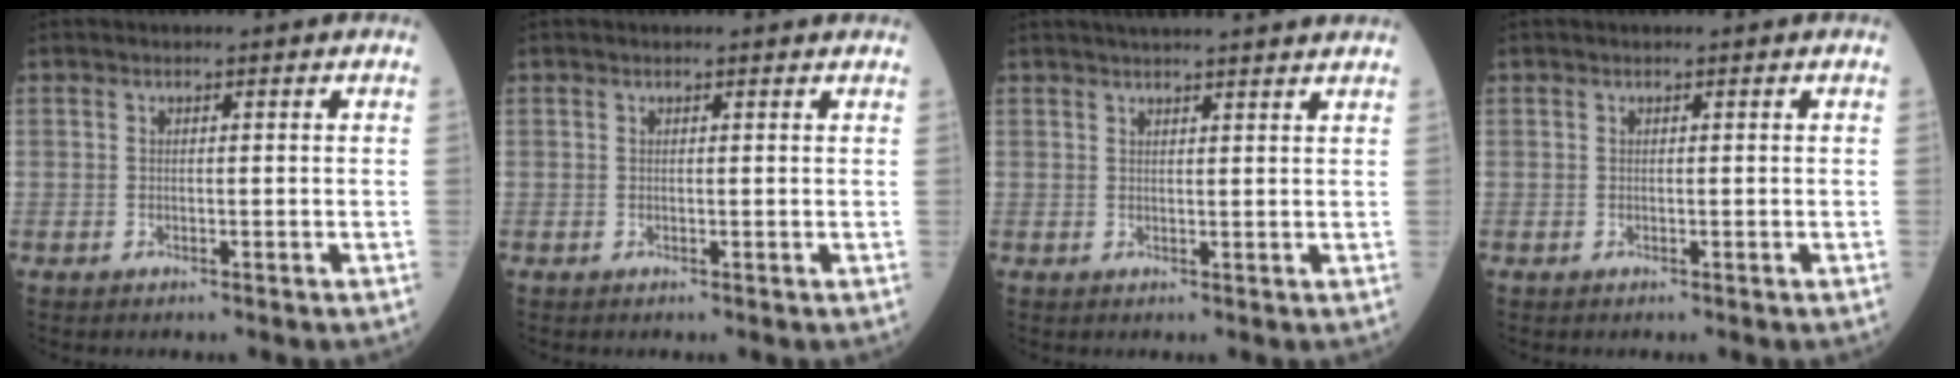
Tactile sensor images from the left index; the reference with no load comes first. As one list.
[{"total": 1.4, "force": [1.4, 0.1, 0.2], "torque": [-0.010, 0.003, 0.010]}, {"total": 9.9, "force": [8.9, 0.1, 4.2], "torque": [-0.056, 0.025, 0.099]}, {"total": 0.0}]